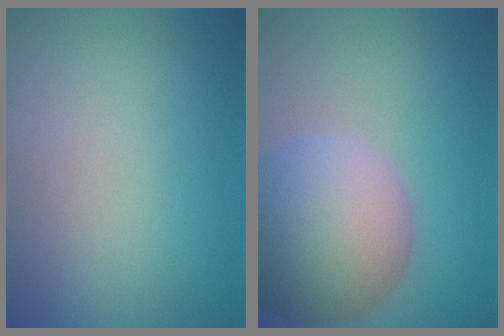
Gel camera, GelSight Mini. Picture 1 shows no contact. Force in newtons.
{"total": 10.7, "press": 10.7, "slide": 0.9}